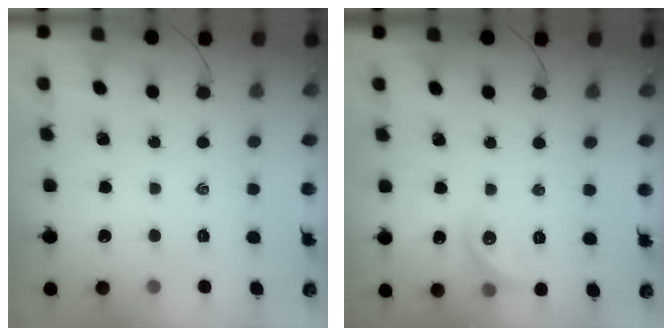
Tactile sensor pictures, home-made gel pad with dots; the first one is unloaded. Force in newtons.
{"total": 8.4, "press": 8.4, "slide": 0.2}